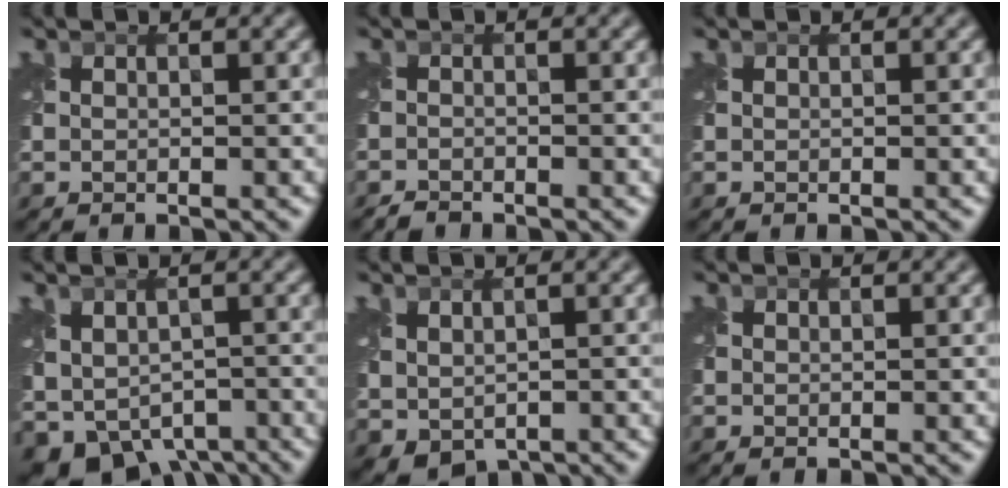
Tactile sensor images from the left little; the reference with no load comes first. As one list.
[{"total": 1.1, "force": [-1.1, 0.2, -0.1], "torque": [0.002, -0.004, -0.025]}, {"total": 0.0}, {"total": 7.3, "force": [-3.2, 5.1, 4.2], "torque": [-0.078, -0.030, -0.035]}, {"total": 3.1, "force": [-0.5, 2.2, 2.1], "torque": [-0.046, -0.014, 0.000]}, {"total": 0.0}]